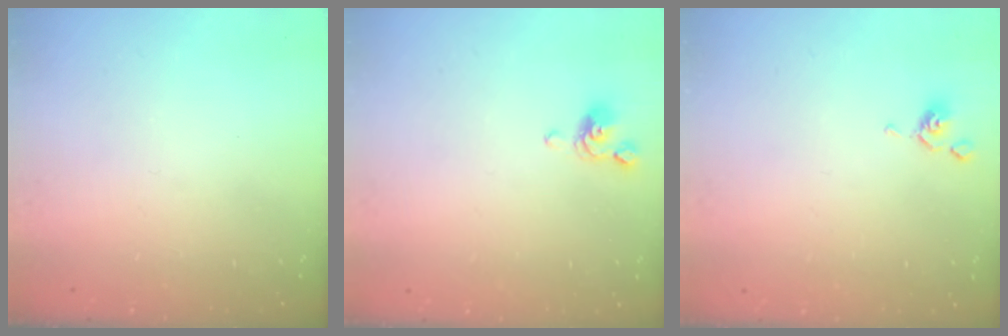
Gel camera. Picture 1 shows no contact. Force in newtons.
{"total": 2.5, "press": 2.4, "slide": 0.6}
{"total": 1.8, "press": 1.8, "slide": 0.2}